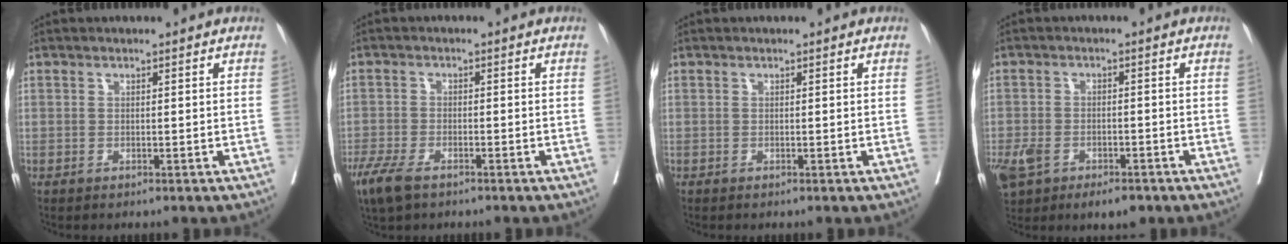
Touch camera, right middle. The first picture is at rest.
{"total": 6.1, "force": [-4.2, 2.2, 3.8], "torque": [-0.075, -0.012, -0.075]}
{"total": 0.0}
{"total": 9.9, "force": [-5.6, 5.4, 6.2], "torque": [-0.130, -0.003, -0.085]}